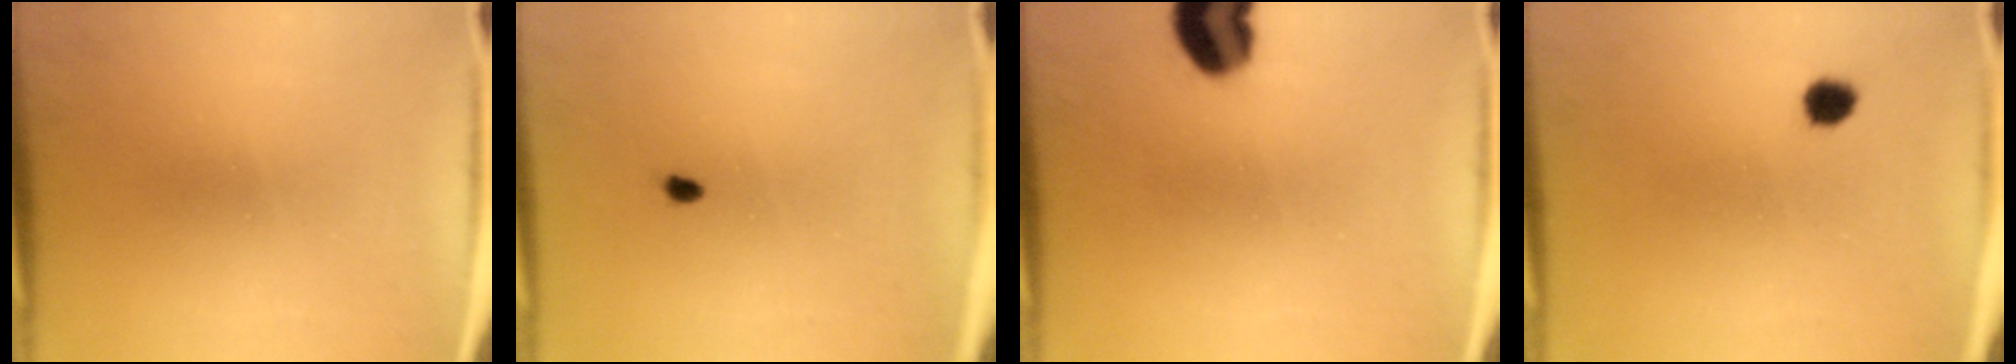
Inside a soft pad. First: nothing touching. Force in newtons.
{"total": 0.7}
{"total": 9.0}
{"total": 2.5}